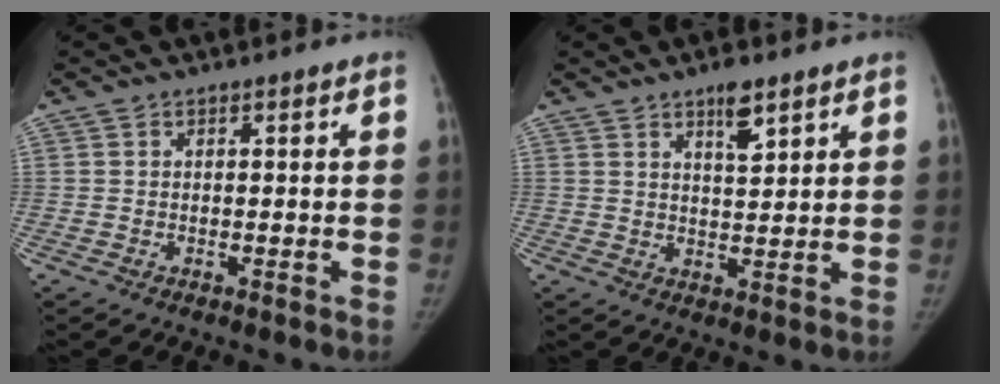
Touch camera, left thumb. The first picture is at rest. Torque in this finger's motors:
{"motor_torque": [0.35, -0.22, 0.74, -0.44, 0.13]}